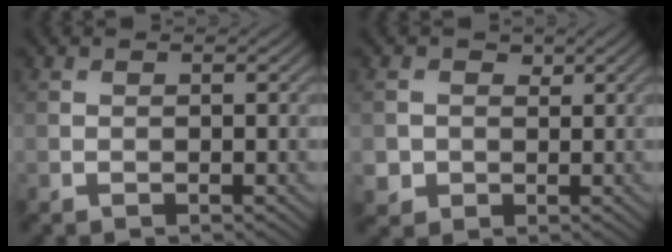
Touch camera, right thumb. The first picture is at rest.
{"total": 2.9, "force": [0.2, 2.8, 0.6], "torque": [-0.021, -0.004, -0.001]}